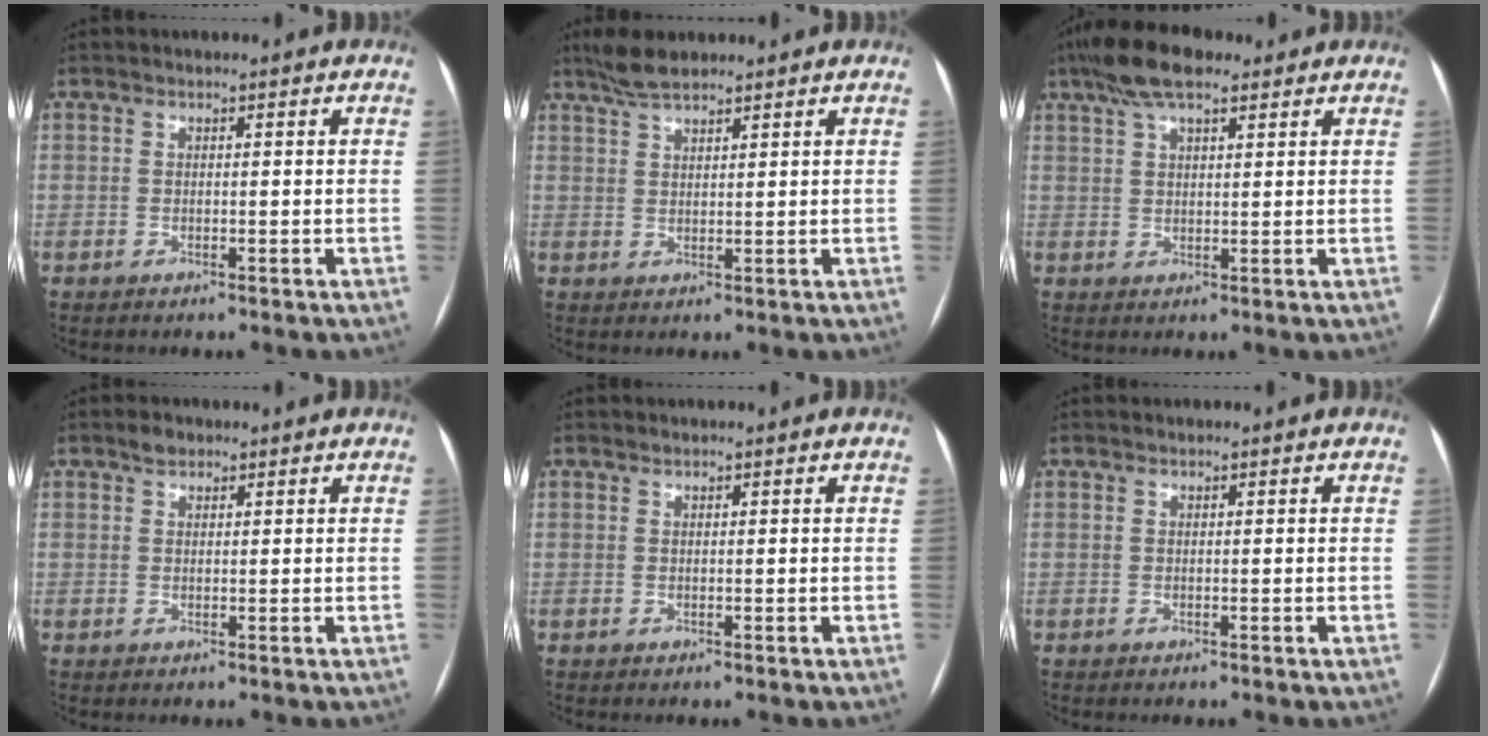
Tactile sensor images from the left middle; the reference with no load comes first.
{"total": 4.3, "force": [3.7, 0.8, 2.1], "torque": [-0.052, 0.014, 0.073]}
{"total": 8.3, "force": [5.8, 2.6, 5.4], "torque": [-0.107, 0.029, 0.099]}
{"total": 1.6, "force": [1.2, 0.9, 0.6], "torque": [-0.015, 0.006, 0.020]}
{"total": 0.0}
{"total": 0.0}